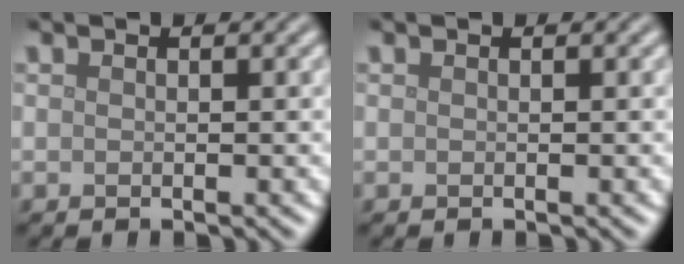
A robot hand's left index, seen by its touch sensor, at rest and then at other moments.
{"total": 0.0}